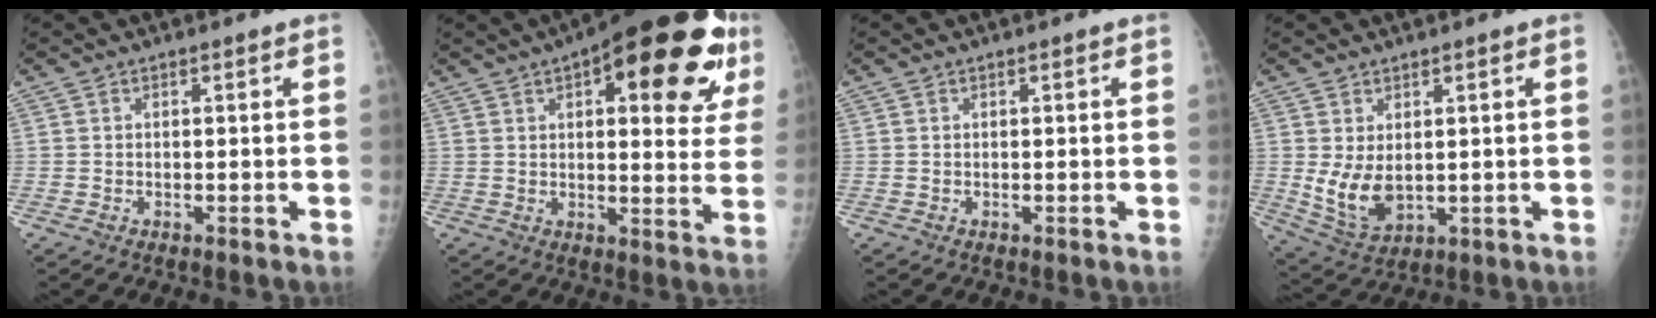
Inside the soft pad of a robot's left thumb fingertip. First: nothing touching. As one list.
[{"total": 24.6, "force": [11.2, 9.2, 19.9], "torque": [-0.236, -0.003, 0.145]}, {"total": 0.0}, {"total": 7.2, "force": [0.5, 4.5, 5.6], "torque": [-0.095, -0.018, 0.029]}]